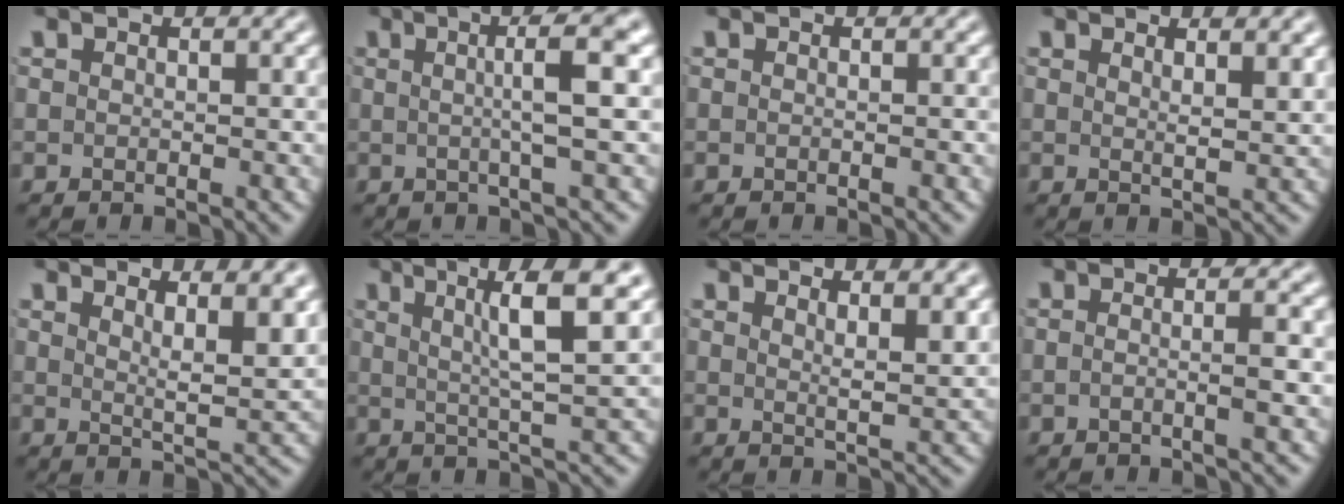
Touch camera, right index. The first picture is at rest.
{"total": 4.5, "force": [1.0, -0.7, 4.3], "torque": [-0.059, 0.013, 0.014]}
{"total": 0.0}
{"total": 1.7, "force": [1.1, -1.0, 0.9], "torque": [-0.012, -0.011, 0.026]}
{"total": 3.4, "force": [2.2, -0.3, 2.6], "torque": [-0.037, -0.015, 0.040]}
{"total": 6.2, "force": [2.8, -0.3, 5.5], "torque": [-0.068, 0.012, 0.043]}
{"total": 2.2, "force": [1.5, -1.0, 1.3], "torque": [-0.021, -0.013, 0.032]}
{"total": 2.1, "force": [-0.6, -0.6, 2.0], "torque": [-0.032, 0.000, -0.012]}